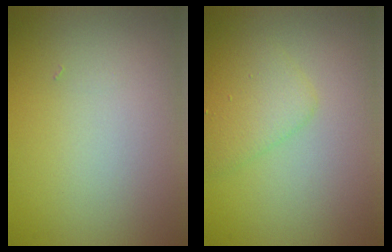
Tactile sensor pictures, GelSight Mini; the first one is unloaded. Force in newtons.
{"total": 2.6, "press": 2.6, "slide": 0.1}